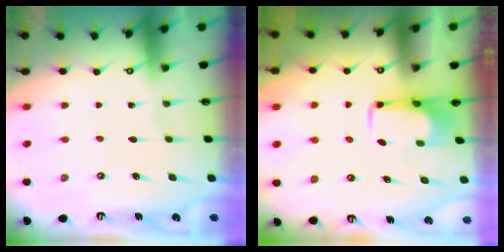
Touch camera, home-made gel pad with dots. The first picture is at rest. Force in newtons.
{"total": 2.1, "press": 2.1, "slide": 0.4}